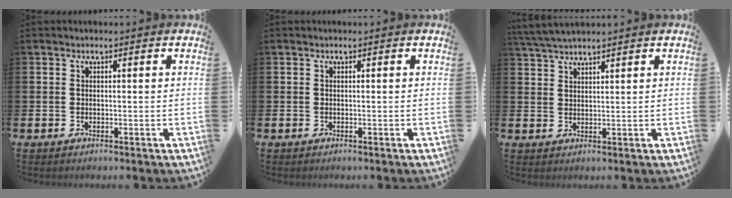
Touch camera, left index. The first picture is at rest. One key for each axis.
{"total": 0.0}
{"total": 3.1, "fx": 3.0, "fy": 0.3, "fz": 0.8, "tx": -0.026, "ty": -0.006, "tz": 0.057}